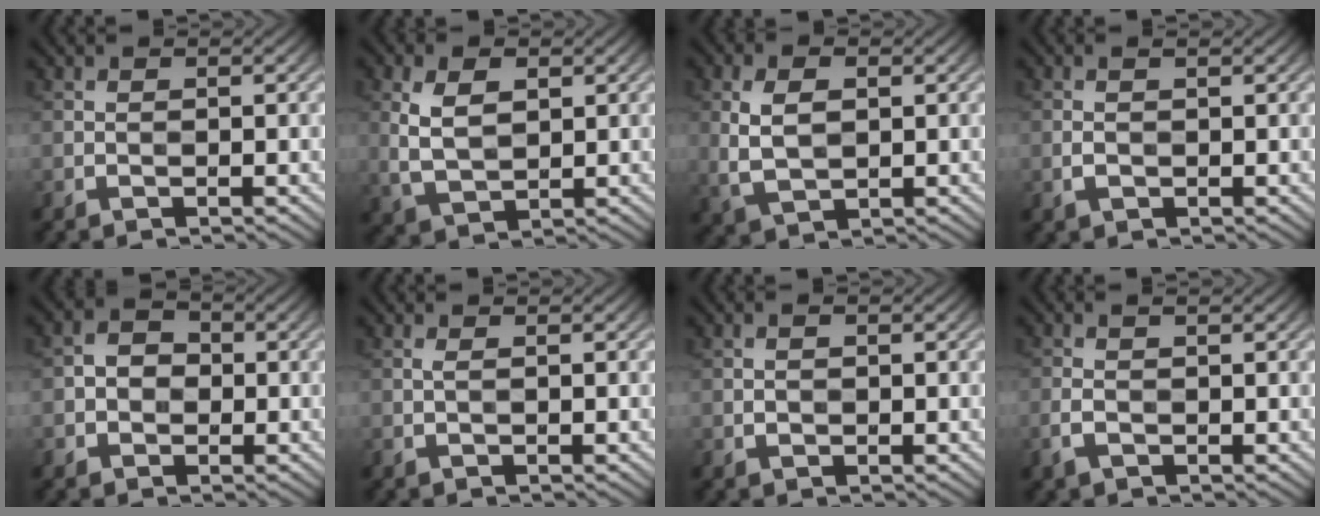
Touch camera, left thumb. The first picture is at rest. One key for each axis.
{"total": 5.9, "fx": 1.5, "fy": 3.5, "fz": 4.5, "tx": -0.104, "ty": -0.001, "tz": 0.032}
{"total": 5.6, "fx": 0.9, "fy": 3.4, "fz": 4.4, "tx": -0.102, "ty": -0.002, "tz": 0.020}
{"total": 1.7, "fx": 0.1, "fy": 0.8, "fz": 1.5, "tx": -0.038, "ty": 0.002, "tz": 0.003}
{"total": 3.2, "fx": -0.6, "fy": 2.7, "fz": 1.5, "tx": -0.023, "ty": 0.000, "tz": -0.019}
{"total": 0.7, "fx": 0.2, "fy": 0.1, "fz": 0.6, "tx": -0.017, "ty": 0.002, "tz": 0.003}
{"total": 1.2, "fx": 0.0, "fy": 0.7, "fz": 1.0, "tx": -0.019, "ty": 0.001, "tz": 0.001}
{"total": 2.2, "fx": -0.4, "fy": 1.0, "fz": 1.9, "tx": -0.055, "ty": -0.003, "tz": -0.009}